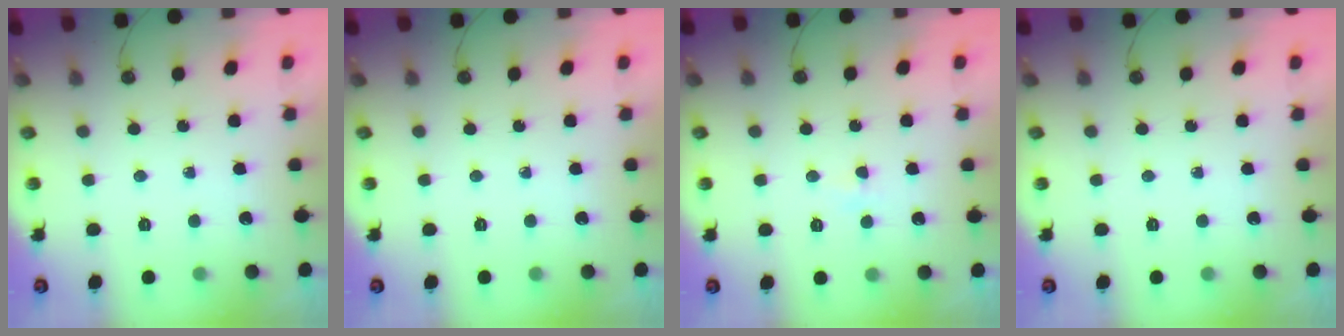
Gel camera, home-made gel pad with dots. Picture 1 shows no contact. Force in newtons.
{"total": 0.0}
{"total": 2.3, "press": 2.3, "slide": 0.4}
{"total": 0.0}